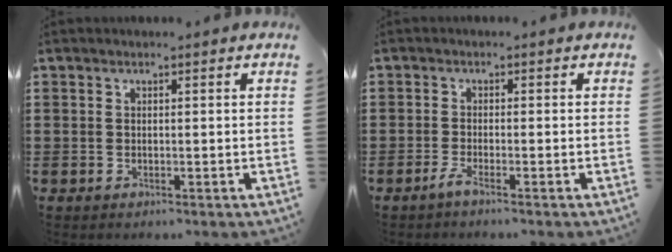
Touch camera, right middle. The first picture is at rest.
{"total": 1.8, "force": [-1.1, 0.0, 1.4], "torque": [-0.031, -0.006, -0.023]}